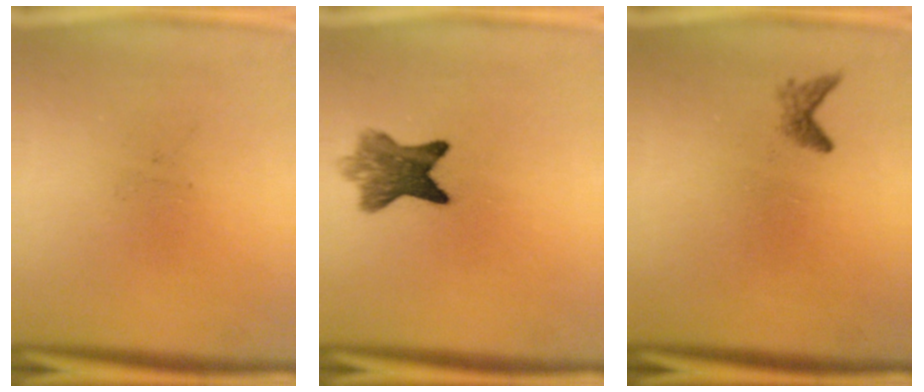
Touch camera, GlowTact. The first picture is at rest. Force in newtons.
{"total": 7.0}
{"total": 1.1}